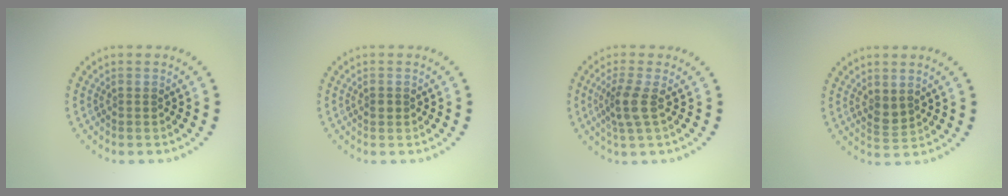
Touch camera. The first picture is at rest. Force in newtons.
{"total": 0.8, "press": 0.8, "slide": 0.1}
{"total": 2.6, "press": 2.0, "slide": 1.7}
{"total": 1.6, "press": 1.4, "slide": 0.6}